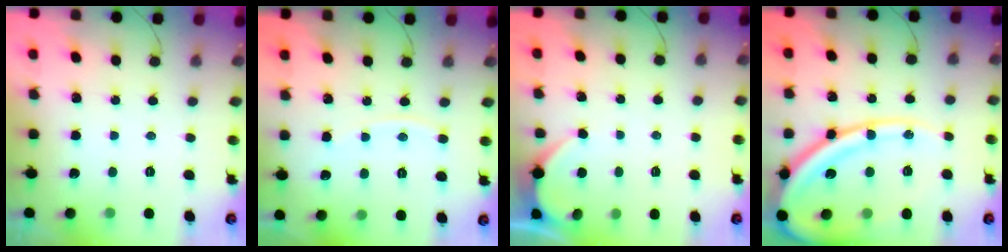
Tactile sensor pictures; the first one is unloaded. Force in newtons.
{"total": 4.3, "press": 4.3, "slide": 0.5}
{"total": 2.7, "press": 2.6, "slide": 0.4}
{"total": 21.2, "press": 21.1, "slide": 2.0}